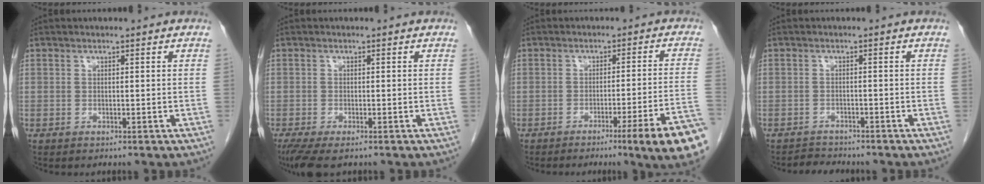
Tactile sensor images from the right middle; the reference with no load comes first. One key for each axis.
{"total": 4.8, "fx": -3.3, "fy": 1.3, "fz": 3.2, "tx": -0.059, "ty": -0.015, "tz": -0.055}
{"total": 11.6, "fx": -7.0, "fy": -1.2, "fz": 9.1, "tx": -0.082, "ty": -0.004, "tz": -0.095}
{"total": 2.7, "fx": -2.6, "fy": 0.7, "fz": -0.2, "tx": -0.001, "ty": -0.007, "tz": -0.040}